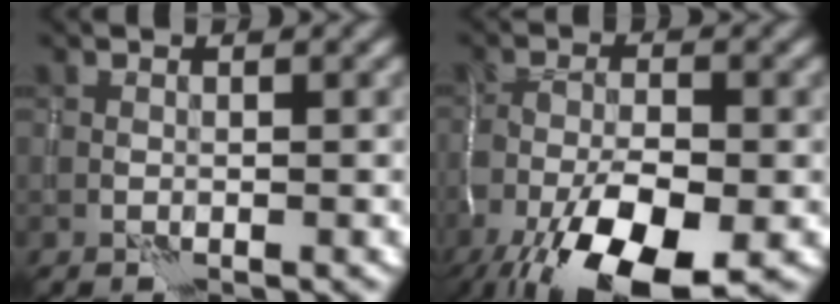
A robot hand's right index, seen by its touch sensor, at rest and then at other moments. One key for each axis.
{"total": 11.7, "fx": -6.0, "fy": 4.6, "fz": 8.9, "tx": -0.175, "ty": -0.024, "tz": -0.108}